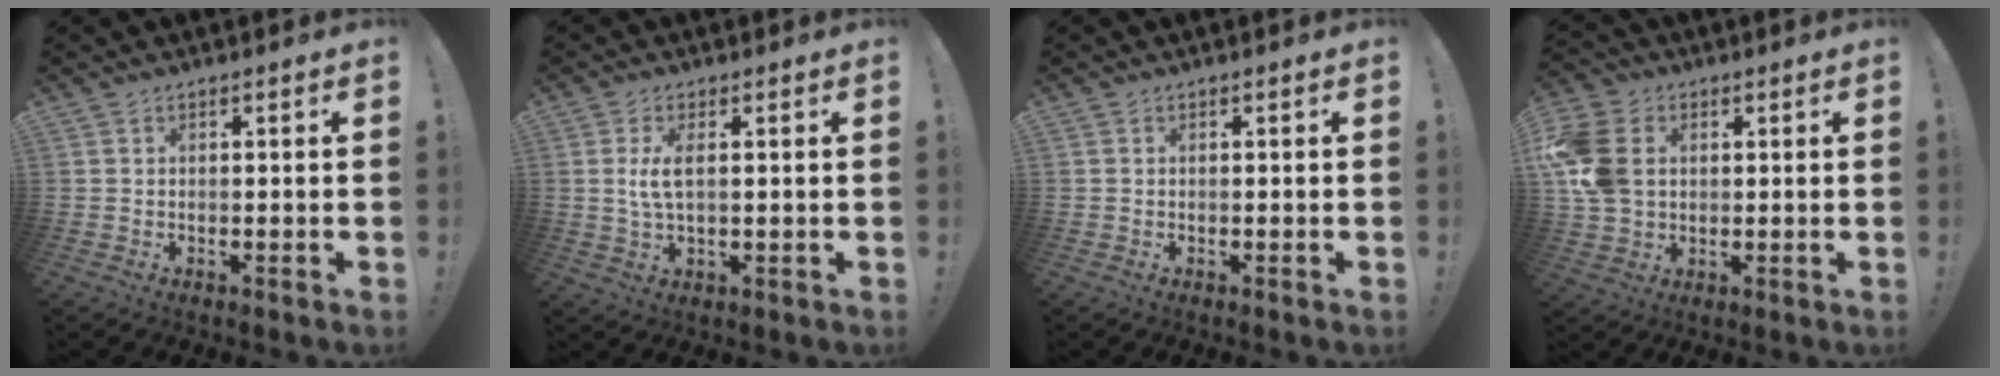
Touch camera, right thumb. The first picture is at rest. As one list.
[{"total": 5.5, "force": [0.9, 2.3, 5.0], "torque": [-0.092, -0.009, 0.011]}, {"total": 0.0}, {"total": 14.1, "force": [2.2, 10.8, 8.8], "torque": [-0.177, 0.001, 0.044]}]